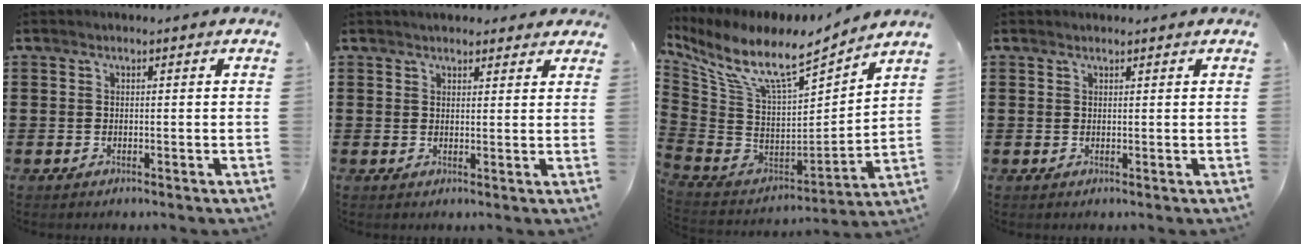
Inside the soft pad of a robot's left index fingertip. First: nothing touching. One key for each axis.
{"total": 2.5, "fx": 2.3, "fy": 0.9, "fz": 0.3, "tx": -0.005, "ty": -0.001, "tz": 0.042}
{"total": 10.7, "fx": 7.6, "fy": 2.9, "fz": 7.0, "tx": -0.164, "ty": -0.056, "tz": 0.131}
{"total": 0.7, "fx": 0.7, "fy": 0.0, "fz": 0.2, "tx": -0.005, "ty": -0.001, "tz": 0.014}